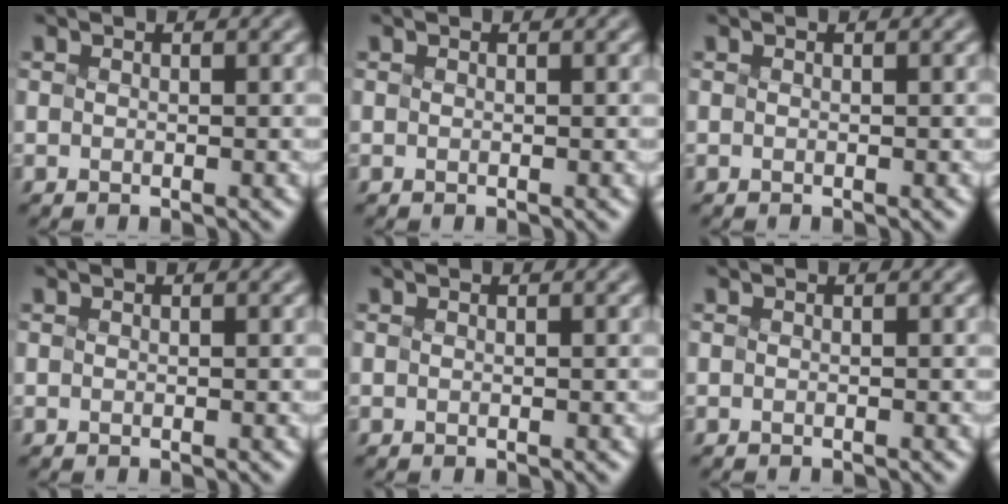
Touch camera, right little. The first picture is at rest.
{"total": 0.0}
{"total": 0.0}
{"total": 0.0}
{"total": 0.0}
{"total": 0.6, "force": [-0.6, -0.1, 0.1], "torque": [-0.002, -0.002, -0.007]}